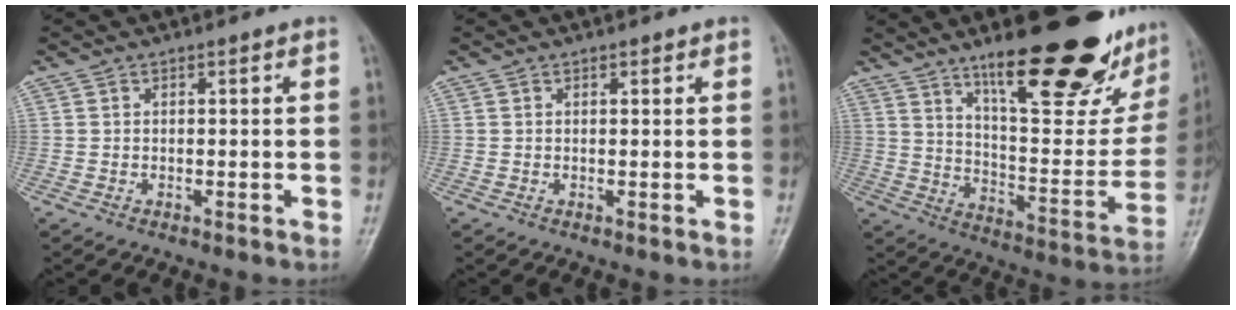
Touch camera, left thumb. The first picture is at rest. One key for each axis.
{"total": 0.8, "fx": 0.6, "fy": 0.4, "fz": 0.3, "tx": 0.001, "ty": -0.003, "tz": 0.004}
{"total": 28.5, "fx": 18.6, "fy": 8.3, "fz": 19.9, "tx": -0.239, "ty": -0.087, "tz": 0.284}